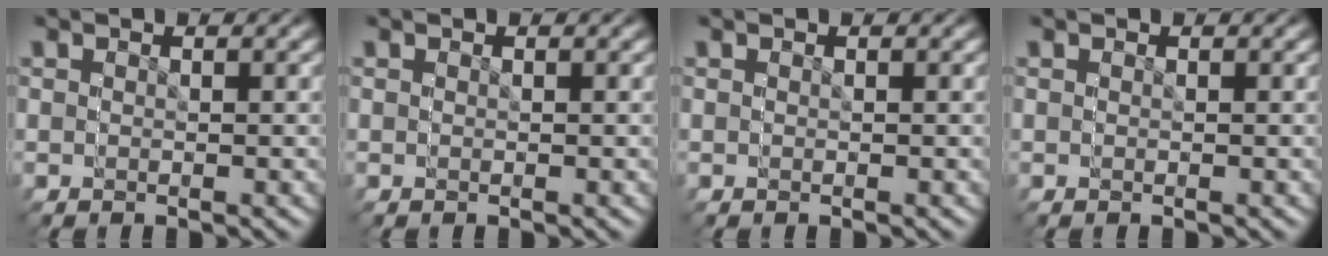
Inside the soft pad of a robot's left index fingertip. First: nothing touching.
{"total": 0.0}
{"total": 0.0}
{"total": 0.0}